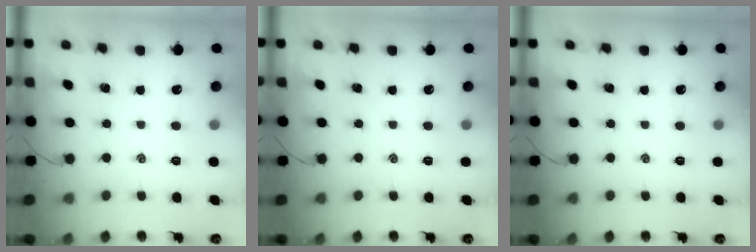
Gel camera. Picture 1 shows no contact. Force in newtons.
{"total": 0.0}
{"total": 0.0}